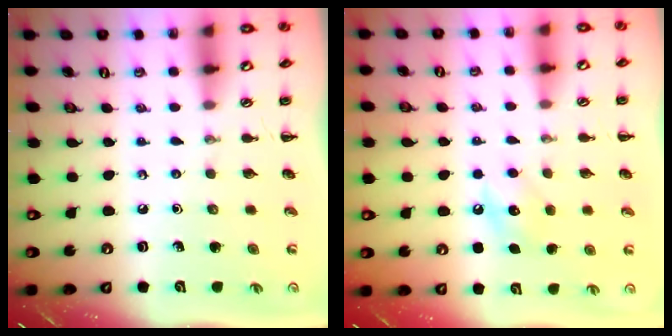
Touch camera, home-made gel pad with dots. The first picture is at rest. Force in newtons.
{"total": 8.1, "press": 7.9, "slide": 1.4}